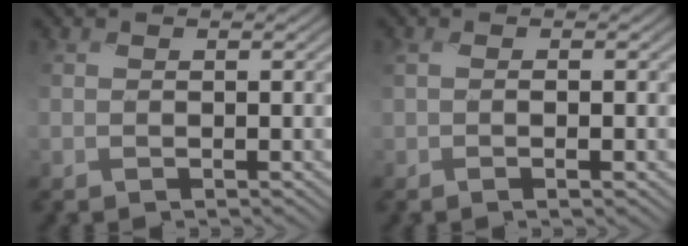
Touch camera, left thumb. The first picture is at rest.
{"total": 2.3, "force": [-0.3, 0.4, 2.3], "torque": [-0.047, -0.002, -0.007]}